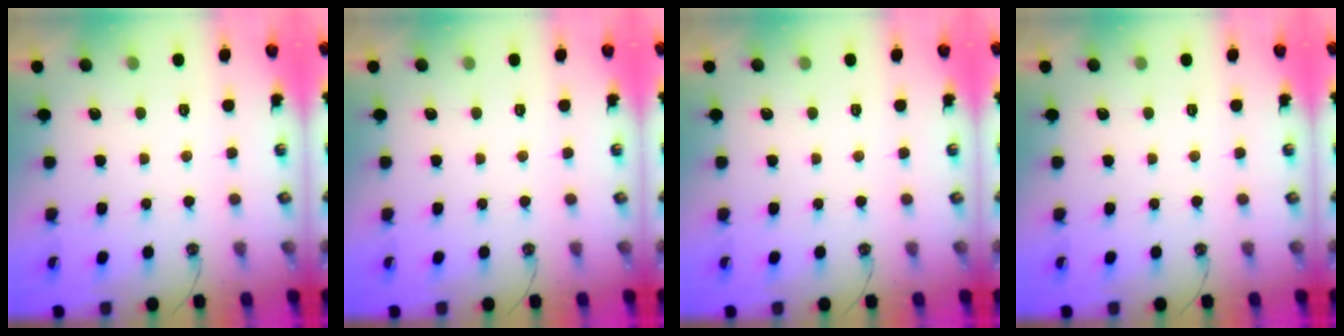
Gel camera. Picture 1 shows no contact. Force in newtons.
{"total": 0.0}
{"total": 0.0}
{"total": 0.0}